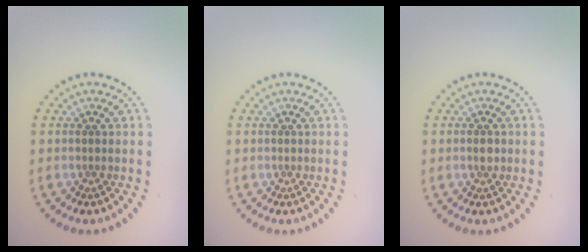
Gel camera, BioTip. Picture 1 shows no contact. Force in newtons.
{"total": 0.0}
{"total": 1.2, "press": 1.2, "slide": 0.2}